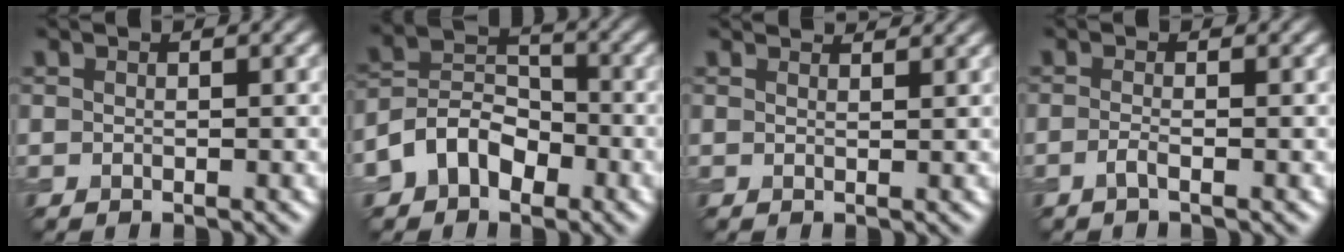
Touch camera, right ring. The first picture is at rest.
{"total": 5.2, "force": [-2.7, 3.6, 2.7], "torque": [-0.045, 0.005, -0.060]}
{"total": 2.7, "force": [2.4, 0.6, 1.0], "torque": [-0.003, 0.005, 0.015]}
{"total": 1.2, "force": [-0.5, 0.3, 1.0], "torque": [-0.019, -0.002, -0.014]}